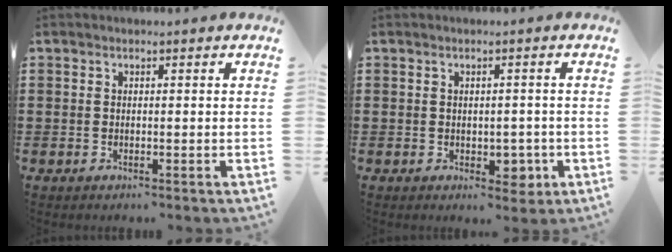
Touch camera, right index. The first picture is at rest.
{"total": 3.3, "force": [-0.9, 2.2, 2.3], "torque": [-0.034, 0.000, -0.017]}